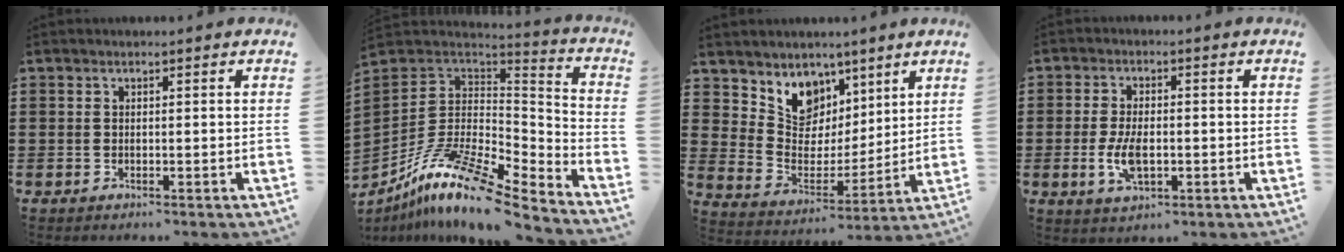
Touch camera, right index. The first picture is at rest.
{"total": 13.7, "force": [-8.8, 4.0, 9.7], "torque": [-0.198, 0.009, -0.168]}
{"total": 8.2, "force": [5.7, 5.8, 0.8], "torque": [-0.055, -0.051, 0.106]}
{"total": 5.2, "force": [-1.0, 2.6, 4.5], "torque": [-0.097, -0.001, -0.020]}